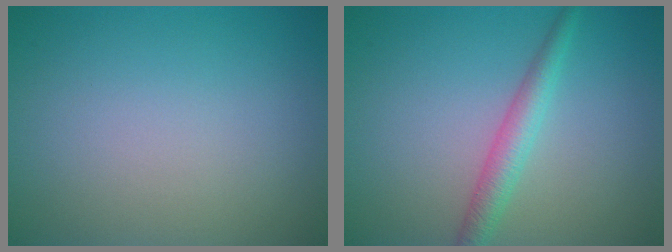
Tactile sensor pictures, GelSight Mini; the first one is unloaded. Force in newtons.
{"total": 2.6, "press": 2.6, "slide": 0.2}